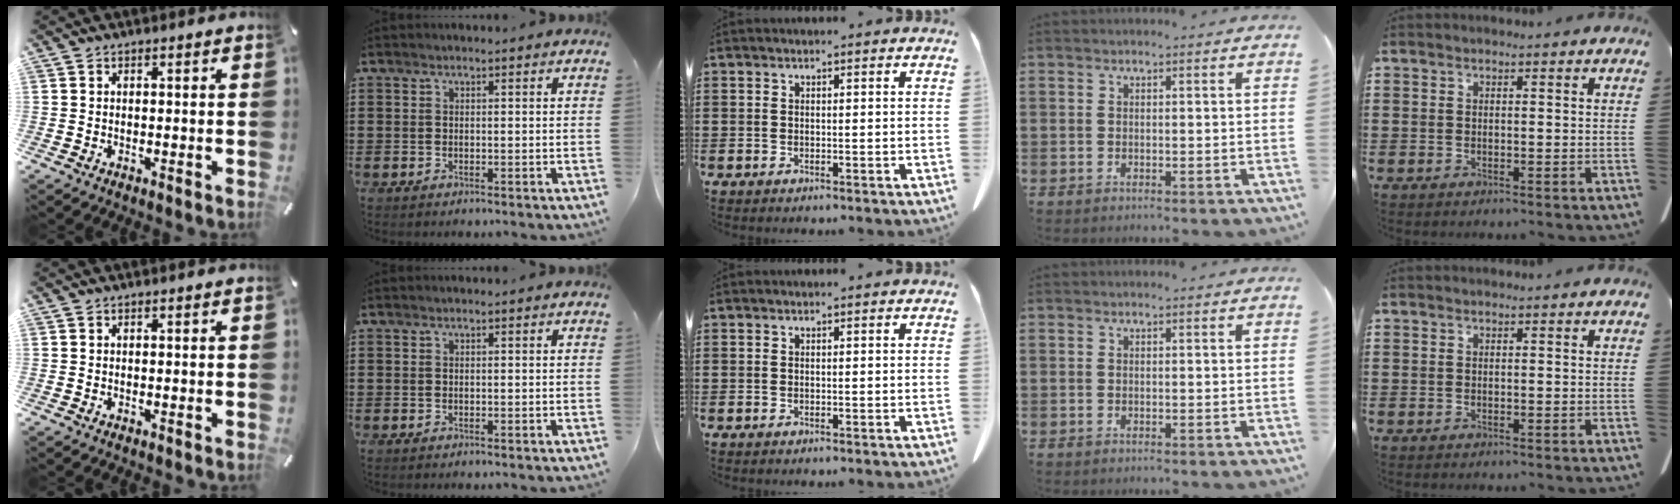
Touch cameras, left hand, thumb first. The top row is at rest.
{}